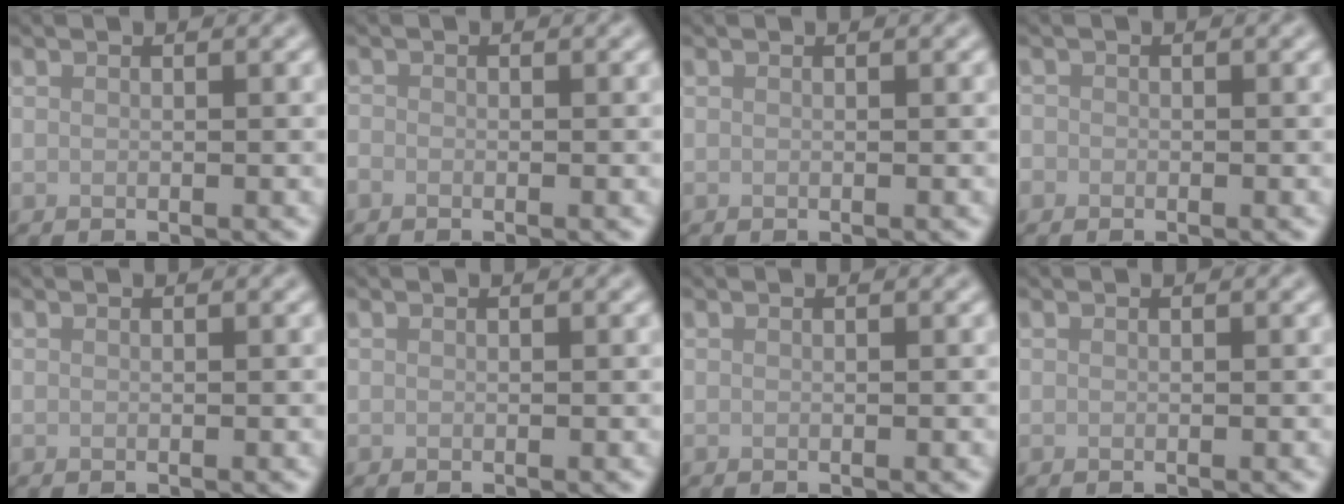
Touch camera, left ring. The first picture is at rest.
{"total": 0.5, "force": [-0.4, 0.3, 0.2], "torque": [0.000, -0.003, -0.010]}
{"total": 0.0}
{"total": 0.7, "force": [-0.3, 0.6, 0.0], "torque": [0.006, -0.005, -0.008]}
{"total": 0.0}
{"total": 0.0}
{"total": 0.0}
{"total": 0.0}